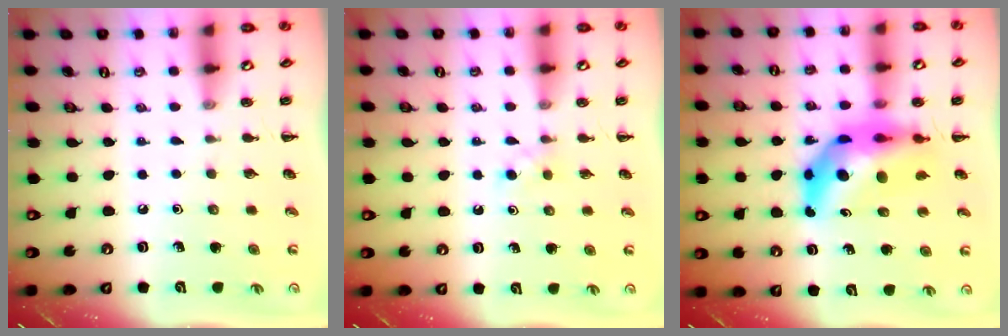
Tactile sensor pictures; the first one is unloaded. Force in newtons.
{"total": 2.7, "press": 2.5, "slide": 1.1}
{"total": 12.8, "press": 12.2, "slide": 4.0}